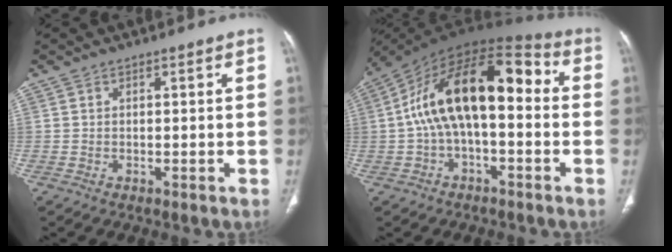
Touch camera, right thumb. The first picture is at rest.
{"total": 18.9, "force": [0.5, 9.3, 16.5], "torque": [-0.262, 0.059, -0.001]}